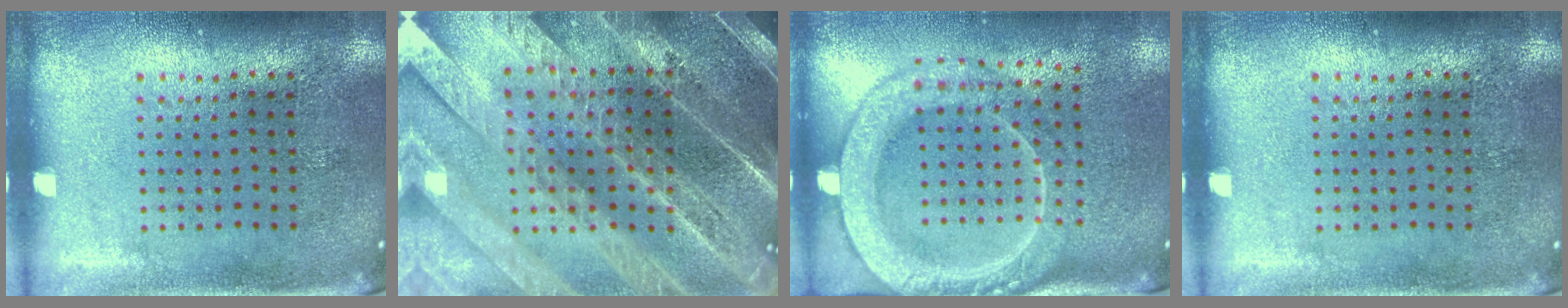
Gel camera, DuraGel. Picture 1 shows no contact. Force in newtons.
{"total": 5.1, "press": 4.4, "slide": 2.6}
{"total": 2.4, "press": 2.2, "slide": 1.1}
{"total": 0.0}